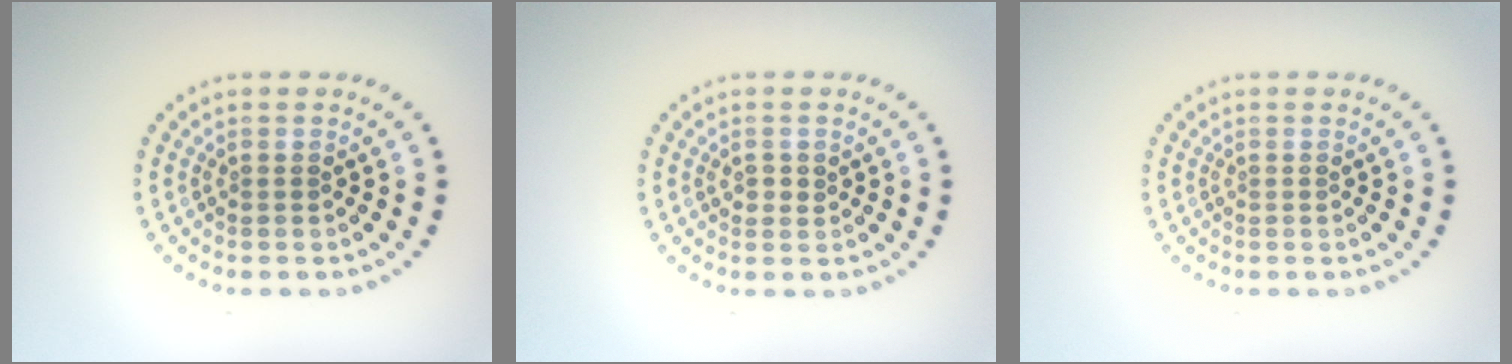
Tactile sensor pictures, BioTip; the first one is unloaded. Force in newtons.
{"total": 1.2, "press": 1.0, "slide": 0.5}
{"total": 0.0}